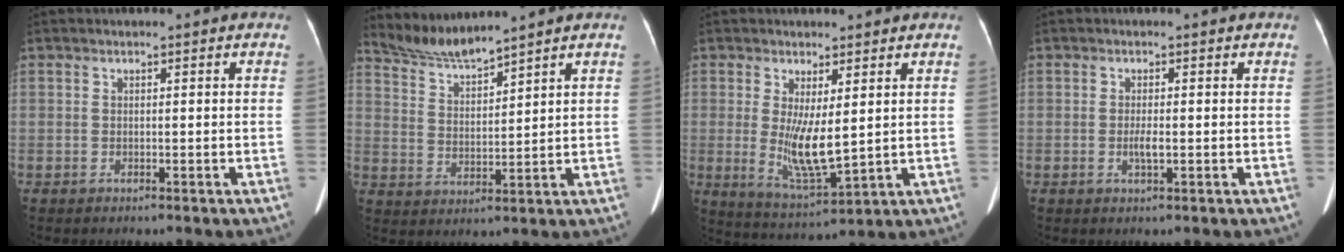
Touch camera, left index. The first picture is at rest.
{"total": 6.0, "force": [5.8, -1.3, 1.2], "torque": [-0.035, -0.002, 0.123]}
{"total": 7.5, "force": [0.8, 1.6, 7.3], "torque": [-0.144, -0.025, 0.026]}
{"total": 1.6, "force": [-0.3, 0.3, 1.6], "torque": [-0.033, 0.000, -0.006]}